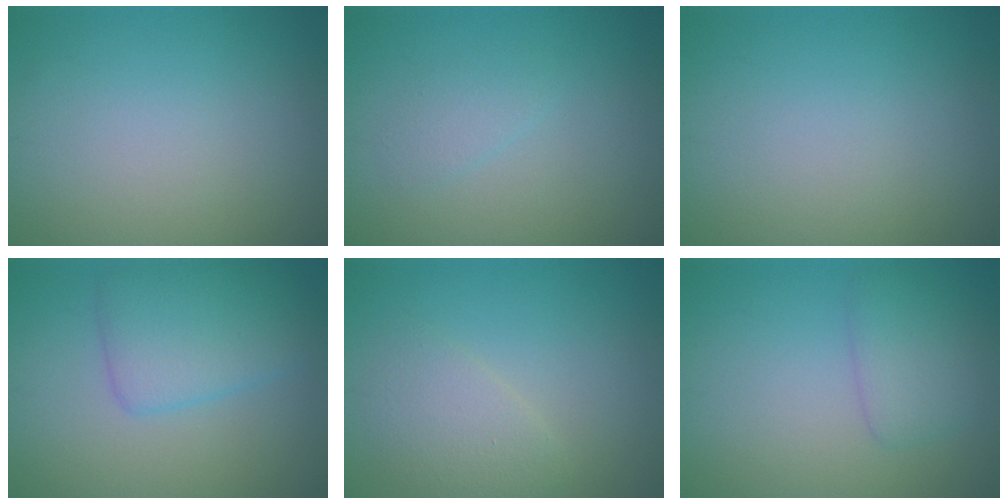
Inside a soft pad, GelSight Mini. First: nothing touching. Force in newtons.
{"total": 1.3, "press": 1.3, "slide": 0.2}
{"total": 0.0}
{"total": 4.2, "press": 4.2, "slide": 0.2}
{"total": 2.4, "press": 2.3, "slide": 0.2}
{"total": 2.6, "press": 2.6, "slide": 0.1}